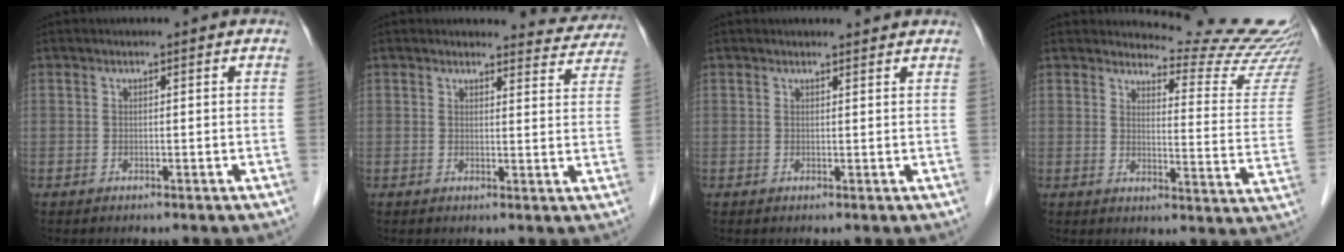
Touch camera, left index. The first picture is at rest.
{"total": 6.1, "force": [5.9, 1.4, -0.6], "torque": [0.021, -0.022, 0.046]}
{"total": 2.7, "force": [2.6, 0.4, 0.3], "torque": [-0.012, 0.005, 0.030]}
{"total": 17.0, "force": [16.9, 0.0, 1.9], "torque": [-0.011, -0.144, 0.172]}